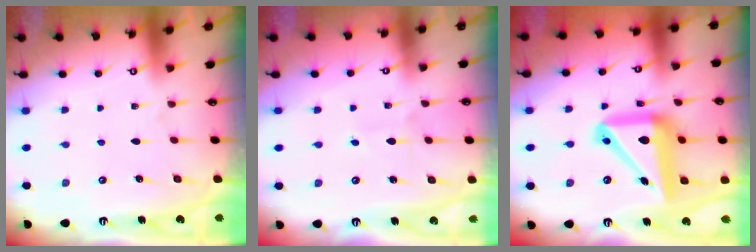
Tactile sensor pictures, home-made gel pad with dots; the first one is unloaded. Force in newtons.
{"total": 3.5, "press": 3.5, "slide": 0.4}
{"total": 18.8, "press": 18.6, "slide": 2.4}